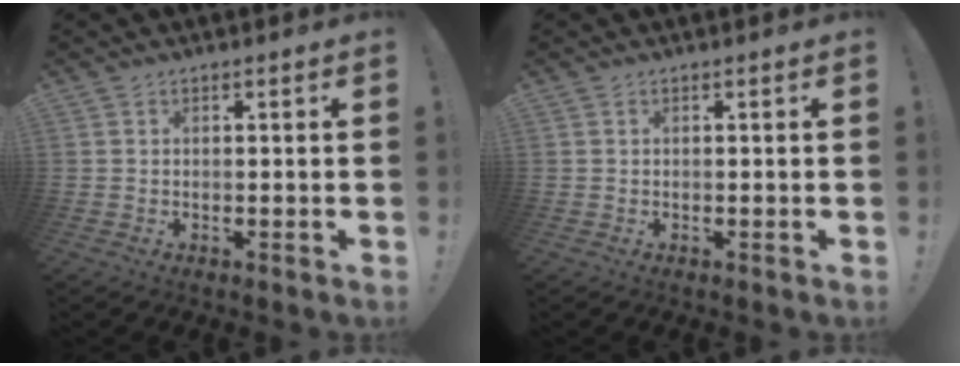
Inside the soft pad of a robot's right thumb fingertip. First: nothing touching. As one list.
[{"total": 0.0}]